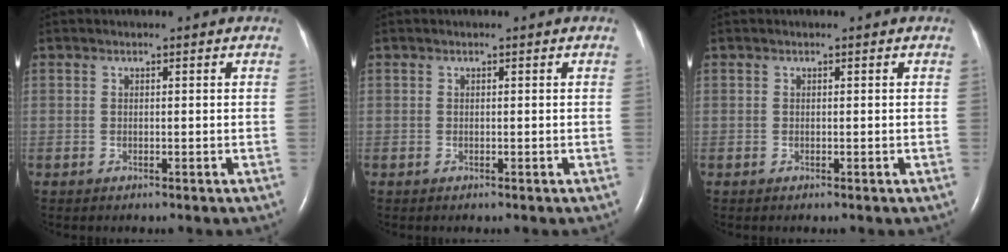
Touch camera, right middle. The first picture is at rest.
{"total": 0.0}
{"total": 0.0}